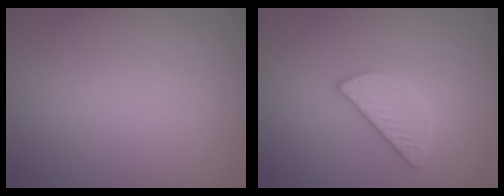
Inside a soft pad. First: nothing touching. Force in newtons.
{"total": 2.6, "press": 2.5, "slide": 0.8}